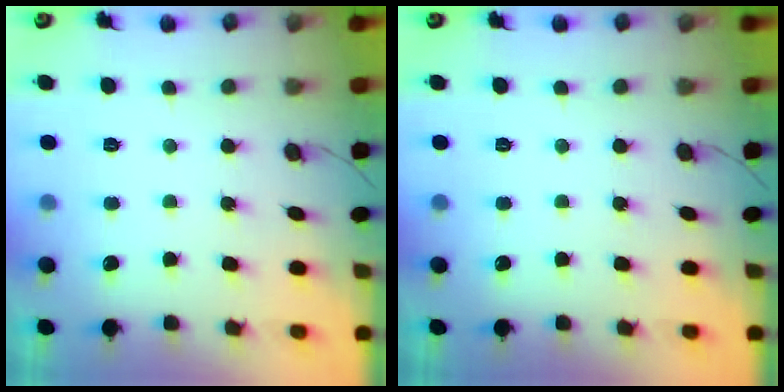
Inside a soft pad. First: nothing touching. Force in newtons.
{"total": 0.0}